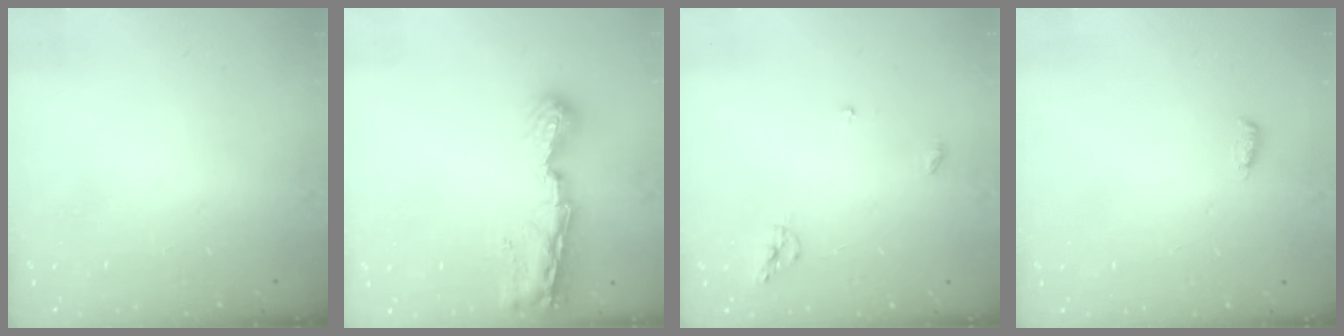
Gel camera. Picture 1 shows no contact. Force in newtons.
{"total": 9.3, "press": 9.3, "slide": 1.0}
{"total": 6.2, "press": 6.2, "slide": 0.1}
{"total": 4.4, "press": 4.1, "slide": 1.5}